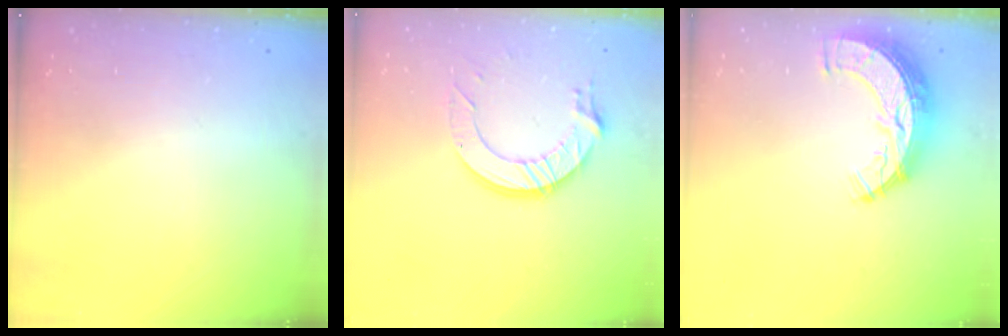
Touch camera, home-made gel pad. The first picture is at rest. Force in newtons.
{"total": 11.8, "press": 11.8, "slide": 1.1}
{"total": 9.6, "press": 9.6, "slide": 0.8}